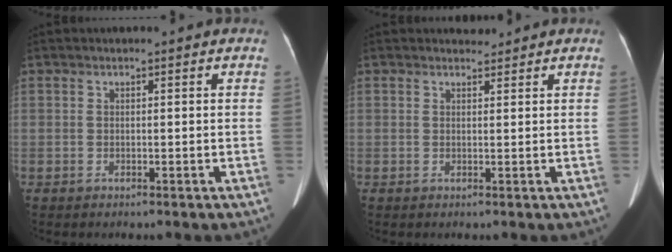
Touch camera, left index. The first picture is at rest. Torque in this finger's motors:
{"motor_torque": [-0.02, -0.03, -0.20, -0.06]}